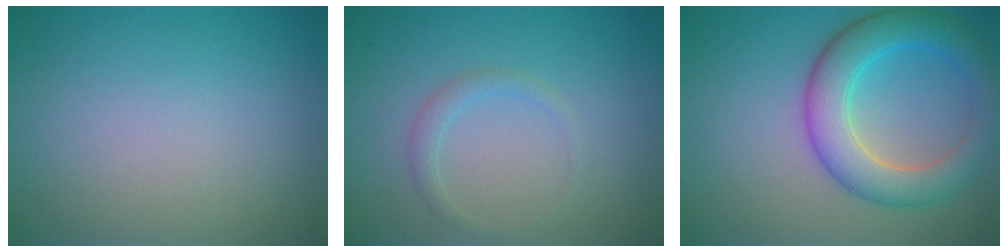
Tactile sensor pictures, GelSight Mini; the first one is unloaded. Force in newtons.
{"total": 1.2, "press": 1.2, "slide": 0.0}
{"total": 6.4, "press": 6.4, "slide": 0.1}